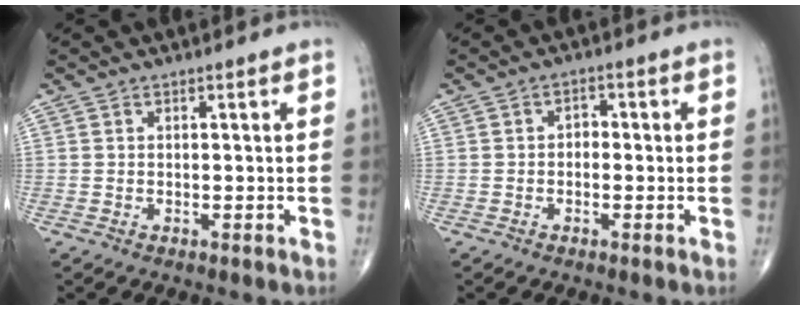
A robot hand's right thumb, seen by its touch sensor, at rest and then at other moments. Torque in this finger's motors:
{"motor_torque": [-0.55, -0.17, 0.17, 0.18, 0.05]}